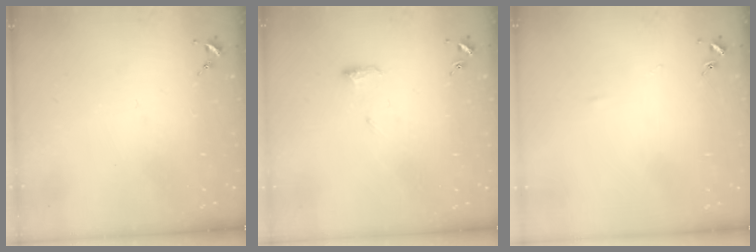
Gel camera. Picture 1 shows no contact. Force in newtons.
{"total": 6.6, "press": 6.5, "slide": 1.3}
{"total": 2.5, "press": 2.5, "slide": 0.4}